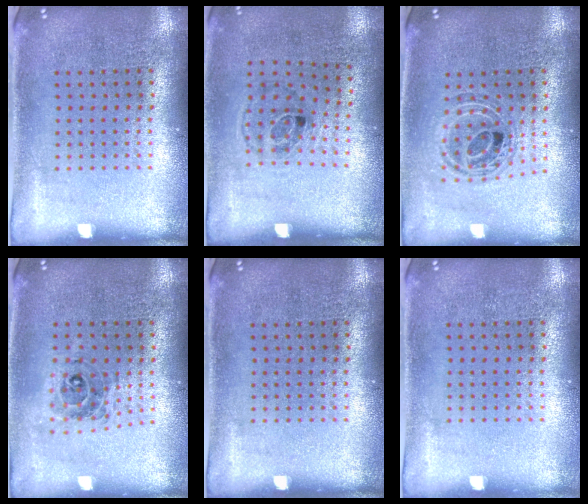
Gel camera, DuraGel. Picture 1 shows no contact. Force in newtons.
{"total": 1.1, "press": 0.7, "slide": 0.9}
{"total": 0.9, "press": 0.9, "slide": 0.2}
{"total": 0.7, "press": 0.7, "slide": 0.1}
{"total": 0.0}
{"total": 0.0}